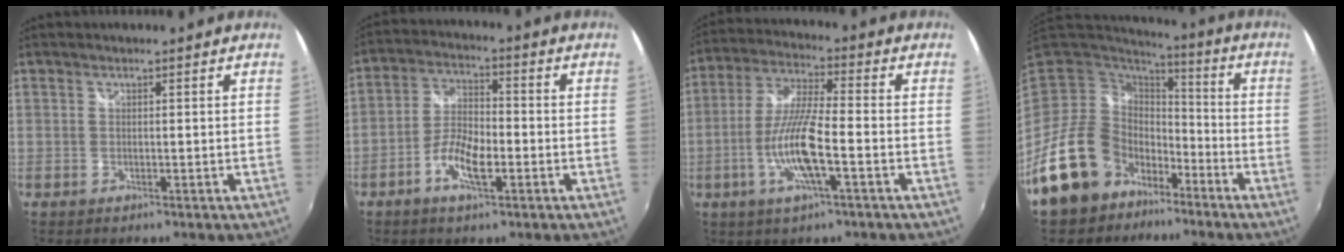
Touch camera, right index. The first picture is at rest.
{"total": 7.4, "force": [-3.4, 2.8, 6.0], "torque": [-0.125, 0.004, -0.063]}
{"total": 11.7, "force": [-3.8, 1.7, 10.9], "torque": [-0.227, -0.005, -0.073]}
{"total": 18.6, "force": [-11.1, 13.2, 6.9], "torque": [-0.177, 0.015, -0.172]}